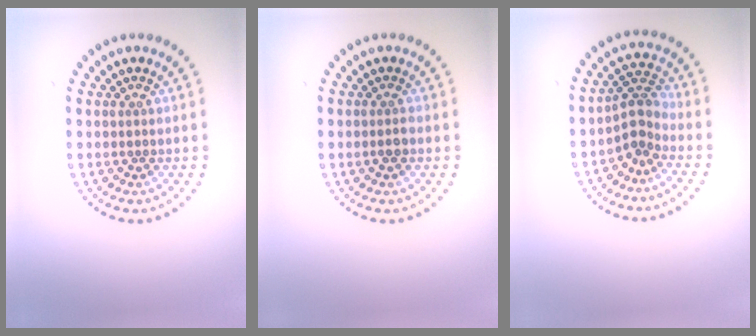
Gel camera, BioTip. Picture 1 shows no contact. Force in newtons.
{"total": 0.9, "press": 0.8, "slide": 0.4}
{"total": 2.6, "press": 2.0, "slide": 1.6}